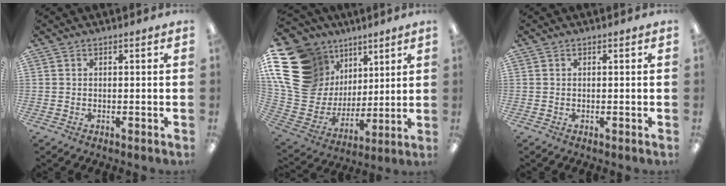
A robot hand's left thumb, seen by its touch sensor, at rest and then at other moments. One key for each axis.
{"total": 21.1, "fx": 9.4, "fy": 16.5, "fz": 9.2, "tx": -0.194, "ty": -0.061, "tz": 0.196}
{"total": 0.0}